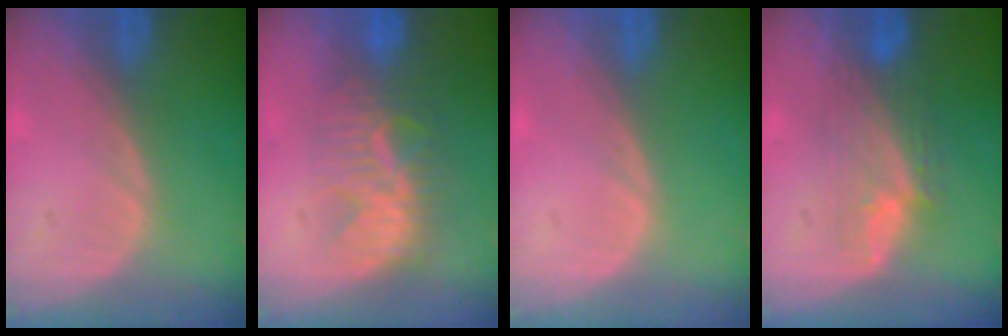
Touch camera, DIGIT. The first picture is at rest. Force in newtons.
{"total": 8.0, "press": 7.8, "slide": 2.0}
{"total": 0.0}
{"total": 5.5, "press": 5.4, "slide": 0.7}